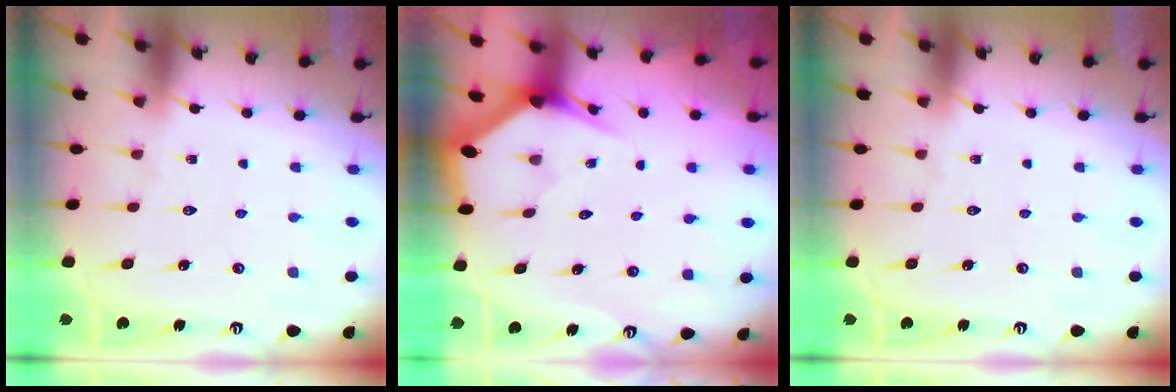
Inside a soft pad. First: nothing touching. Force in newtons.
{"total": 3.0, "press": 3.0, "slide": 0.1}
{"total": 0.0}